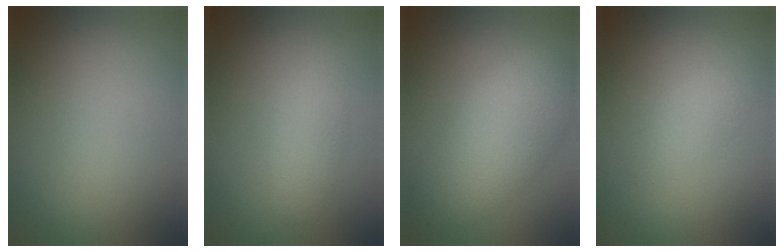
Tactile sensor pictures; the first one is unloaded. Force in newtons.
{"total": 2.3, "press": 2.3, "slide": 0.1}
{"total": 7.2, "press": 7.2, "slide": 0.3}
{"total": 1.8, "press": 1.8, "slide": 0.0}